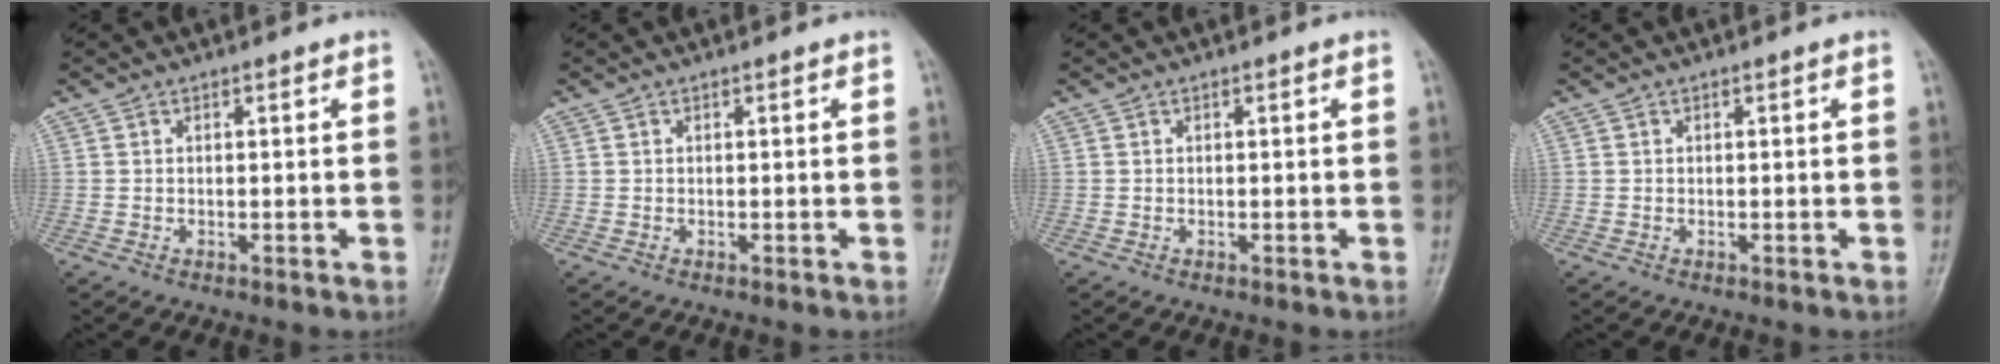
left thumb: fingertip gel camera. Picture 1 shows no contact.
{"total": 0.0}
{"total": 0.0}
{"total": 0.0}